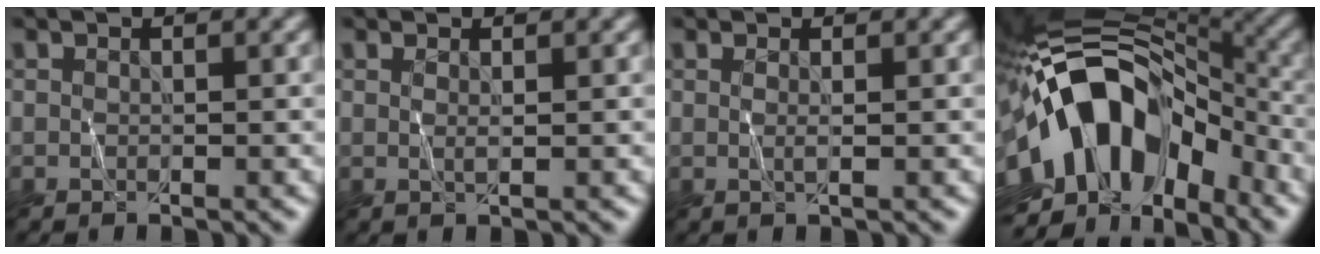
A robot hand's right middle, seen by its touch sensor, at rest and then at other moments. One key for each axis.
{"total": 0.8, "fx": 0.4, "fy": 0.2, "fz": 0.6, "tx": -0.010, "ty": 0.002, "tz": 0.004}
{"total": 0.8, "fx": 0.3, "fy": 0.2, "fz": 0.7, "tx": -0.012, "ty": 0.002, "tz": 0.001}
{"total": 14.1, "fx": -3.8, "fy": 8.5, "fz": 10.6, "tx": -0.164, "ty": 0.030, "tz": -0.084}